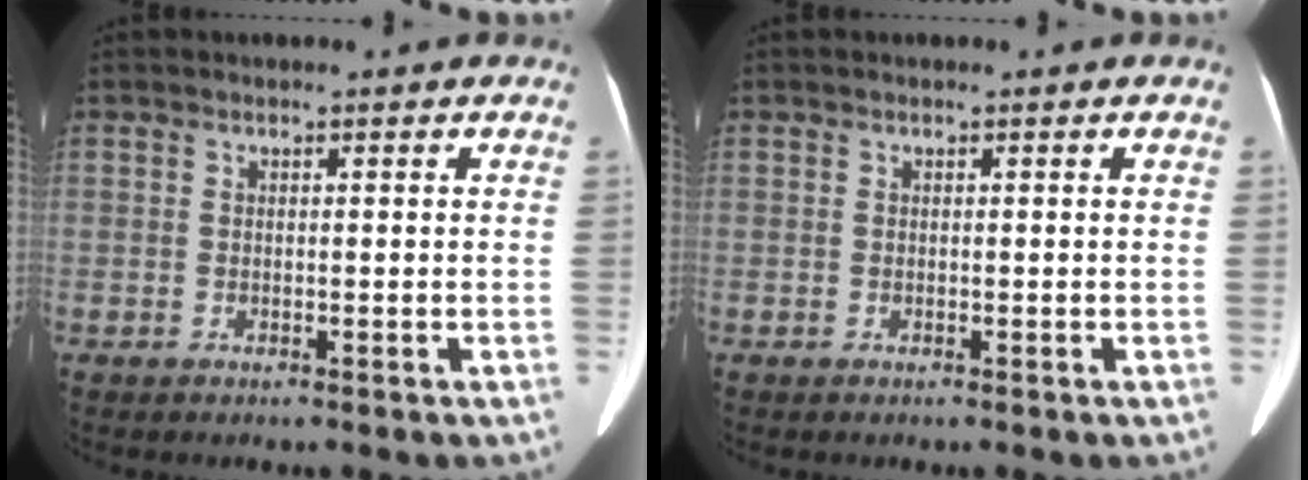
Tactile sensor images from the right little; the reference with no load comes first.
{"total": 0.0}